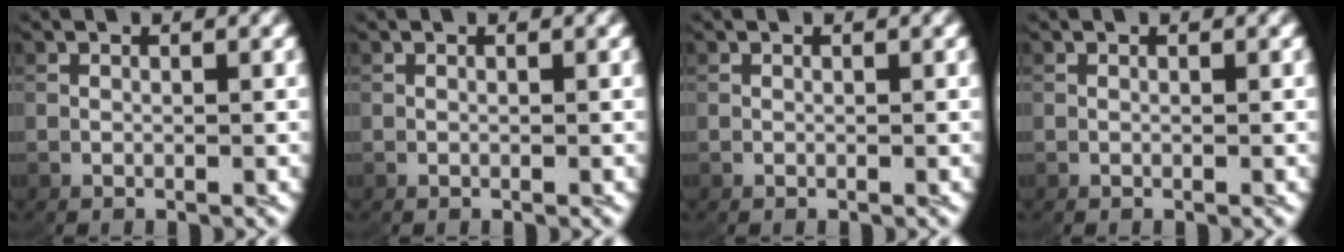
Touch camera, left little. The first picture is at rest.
{"total": 0.0}
{"total": 0.0}
{"total": 0.0}